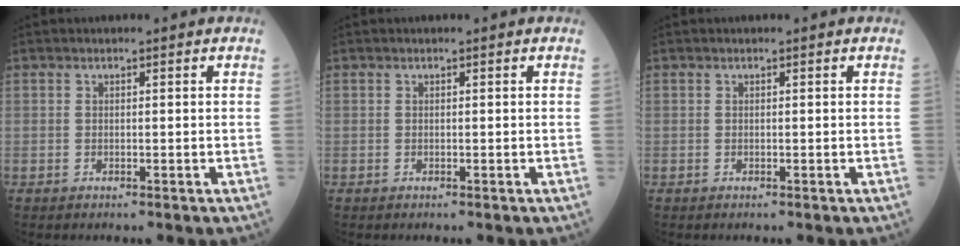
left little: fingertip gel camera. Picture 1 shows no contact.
{"total": 0.0}
{"total": 0.0}